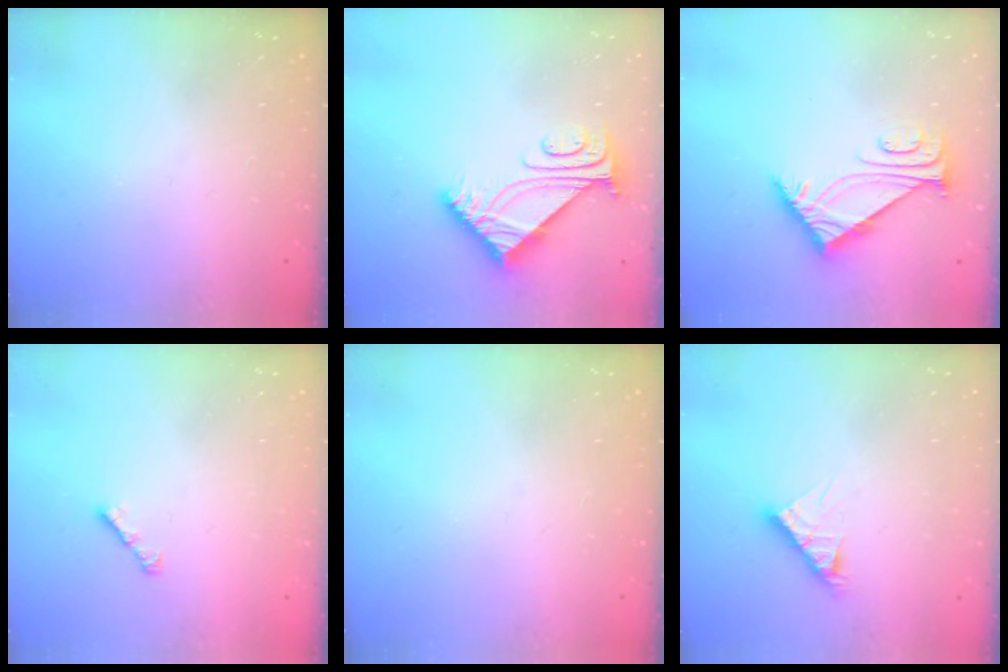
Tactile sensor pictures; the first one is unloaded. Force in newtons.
{"total": 7.3, "press": 7.2, "slide": 0.7}
{"total": 7.6, "press": 7.6, "slide": 0.7}
{"total": 2.6, "press": 2.5, "slide": 0.7}
{"total": 0.0}
{"total": 6.9, "press": 6.9, "slide": 0.6}